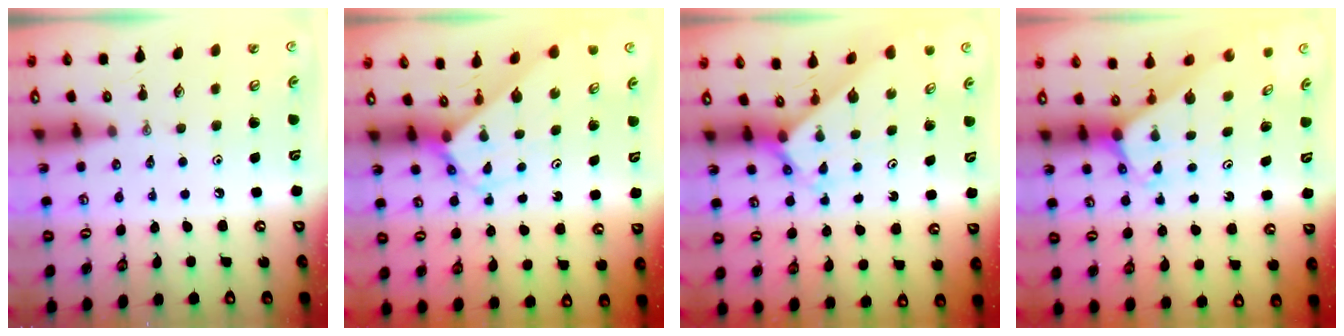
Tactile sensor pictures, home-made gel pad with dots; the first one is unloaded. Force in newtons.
{"total": 2.8, "press": 2.8, "slide": 0.1}
{"total": 2.1, "press": 2.1, "slide": 0.3}
{"total": 2.0, "press": 2.0, "slide": 0.1}